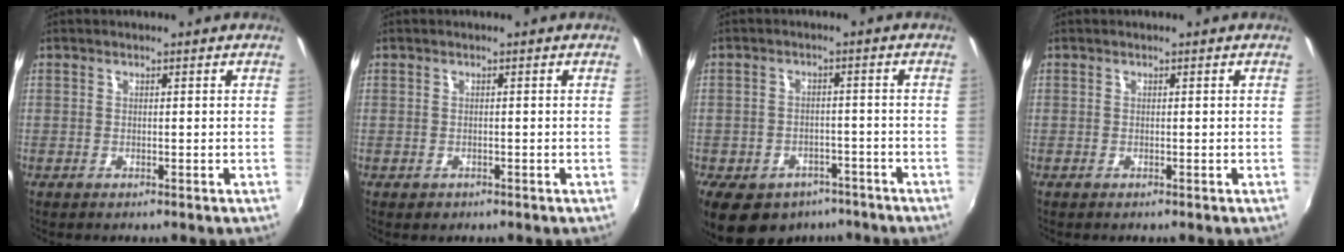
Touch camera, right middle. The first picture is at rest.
{"total": 1.1, "force": [-0.6, 0.9, 0.3], "torque": [-0.007, -0.005, -0.007]}
{"total": 14.7, "force": [-9.7, 9.2, 6.3], "torque": [-0.152, -0.008, -0.130]}
{"total": 0.0}